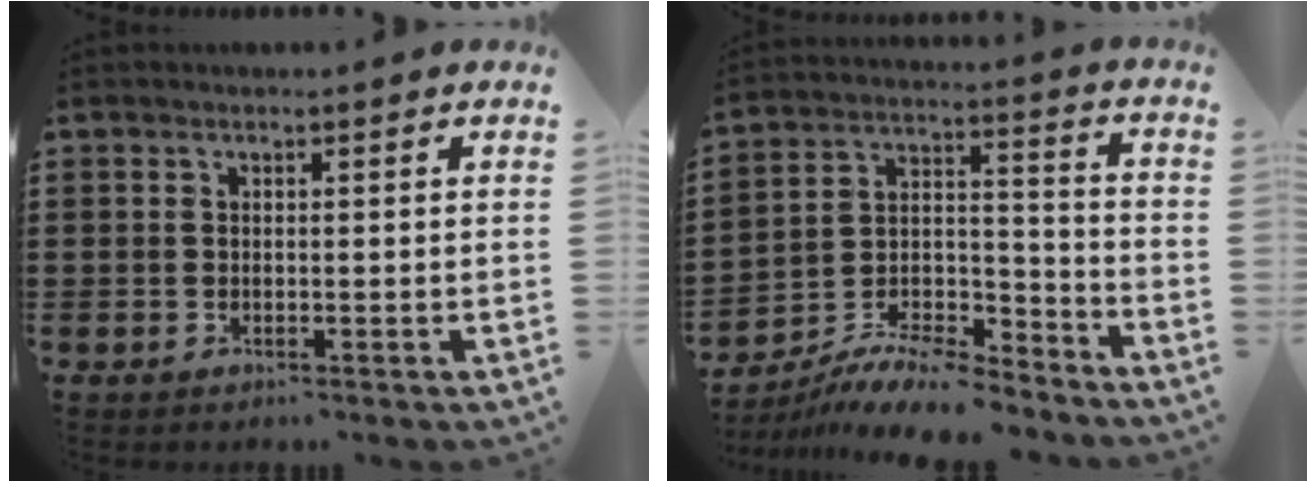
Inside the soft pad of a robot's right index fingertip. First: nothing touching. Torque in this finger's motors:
{"motor_torque": [0.04, 0.04, -0.12, -0.19]}